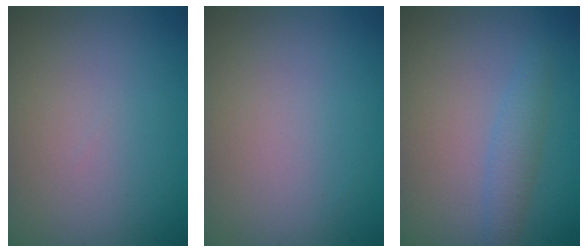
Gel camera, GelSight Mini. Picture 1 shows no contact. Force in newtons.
{"total": 0.0}
{"total": 2.0, "press": 2.0, "slide": 0.2}